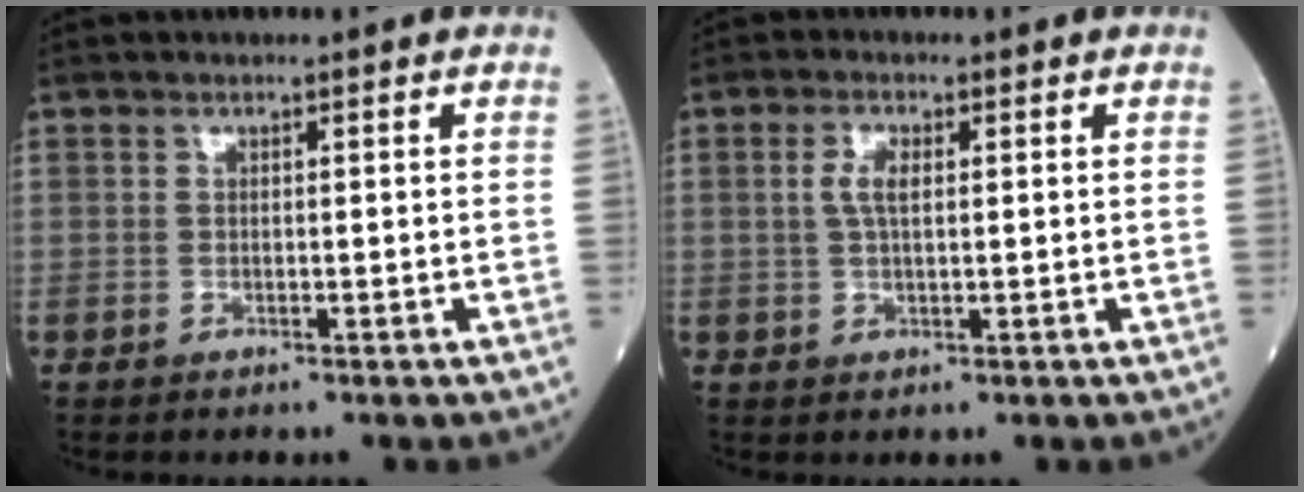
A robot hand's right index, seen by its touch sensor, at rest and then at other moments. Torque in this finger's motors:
{"motor_torque": [0.16, -0.19, 0.05, 0.04]}